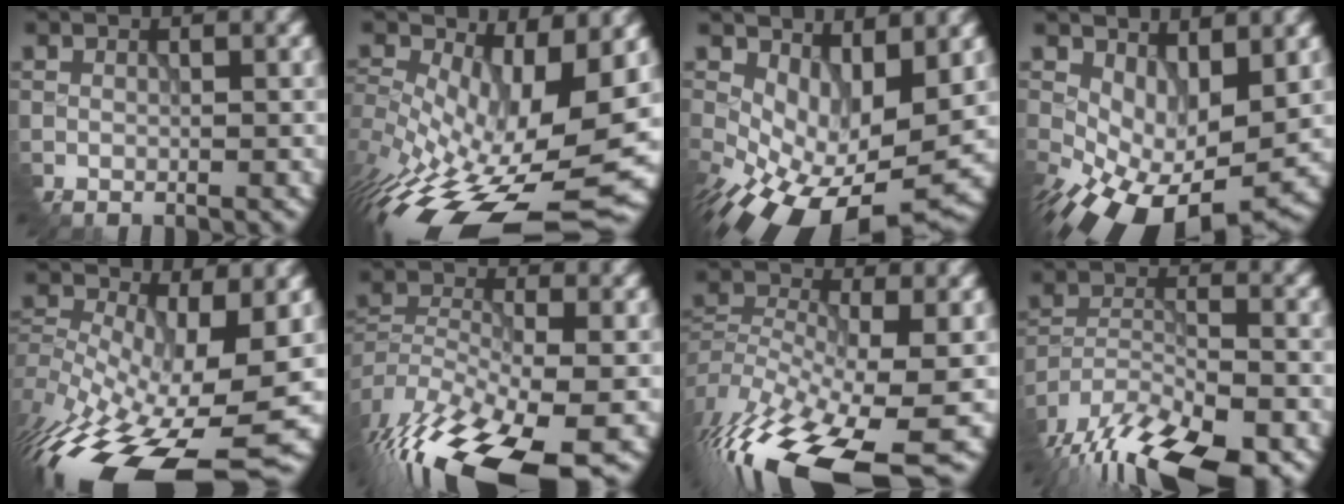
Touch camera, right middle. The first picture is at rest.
{"total": 14.4, "force": [-4.6, 6.8, 11.8], "torque": [-0.205, -0.025, -0.064]}
{"total": 10.8, "force": [-2.5, 6.0, 8.7], "torque": [-0.143, -0.028, -0.022]}
{"total": 9.9, "force": [-2.1, 5.8, 7.7], "torque": [-0.137, -0.028, -0.014]}
{"total": 16.3, "force": [-7.5, 6.8, 12.7], "torque": [-0.254, -0.024, -0.108]}
{"total": 14.4, "force": [-10.2, 5.1, 8.9], "torque": [-0.190, -0.031, -0.155]}
{"total": 15.1, "force": [-9.6, 5.4, 10.4], "torque": [-0.226, -0.019, -0.149]}
{"total": 13.7, "force": [-11.1, 4.6, 6.6], "torque": [-0.129, -0.027, -0.162]}